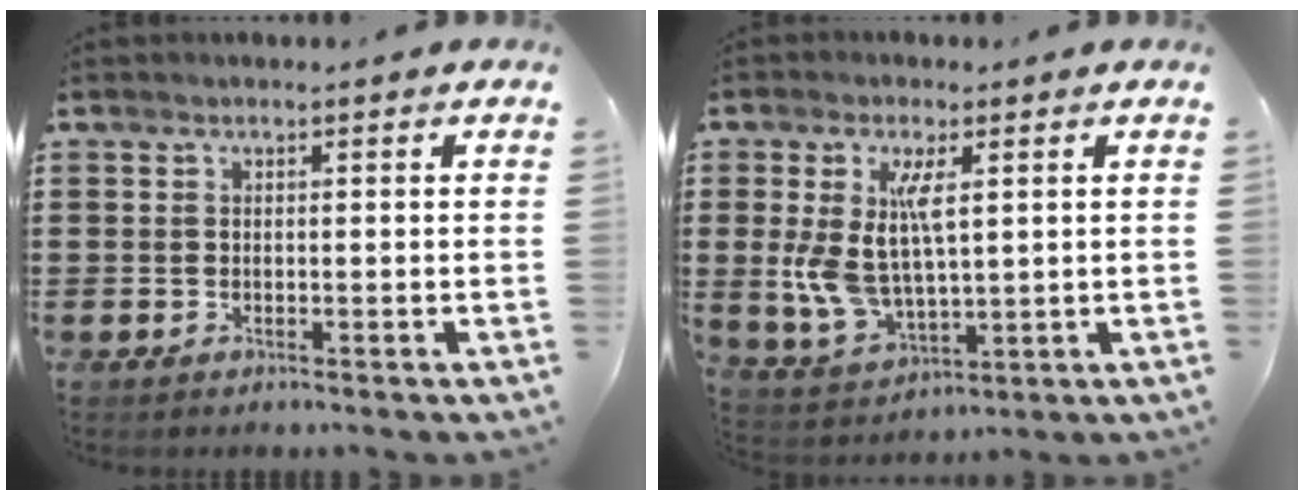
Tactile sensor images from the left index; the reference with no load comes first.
{"total": 9.3, "force": [1.9, 4.4, 7.9], "torque": [-0.181, -0.001, 0.031]}